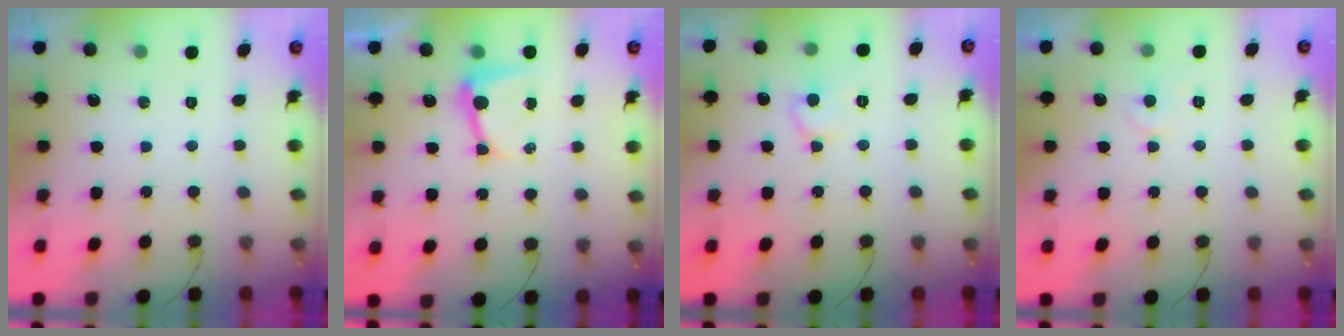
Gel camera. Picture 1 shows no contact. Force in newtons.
{"total": 6.4, "press": 6.4, "slide": 0.7}
{"total": 7.2, "press": 7.1, "slide": 0.7}
{"total": 4.5, "press": 4.5, "slide": 0.4}